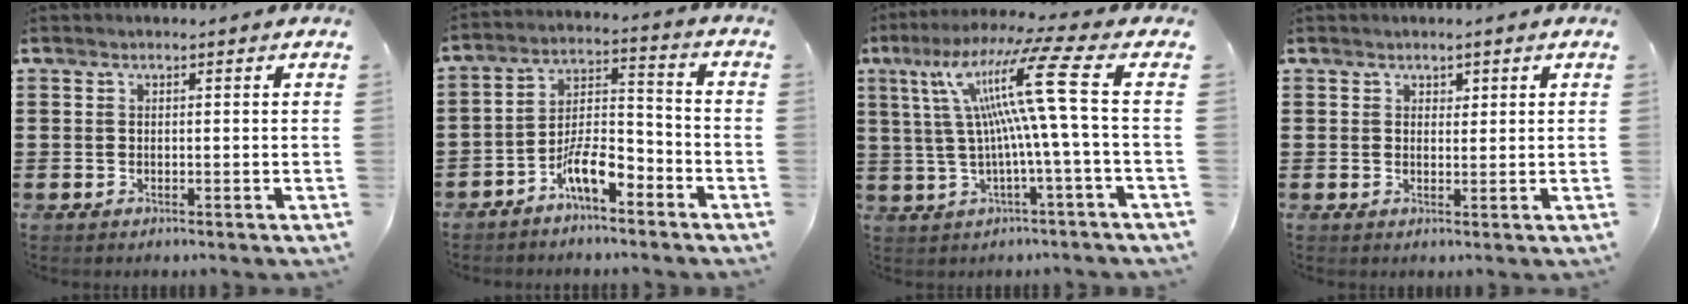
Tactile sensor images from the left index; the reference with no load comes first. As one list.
[{"total": 8.1, "force": [-5.7, 2.5, 5.1], "torque": [-0.103, 0.012, -0.110]}, {"total": 12.9, "force": [2.0, -0.6, 12.7], "torque": [-0.257, -0.007, 0.014]}, {"total": 1.1, "force": [0.9, 0.6, 0.2], "torque": [-0.006, 0.003, 0.017]}]